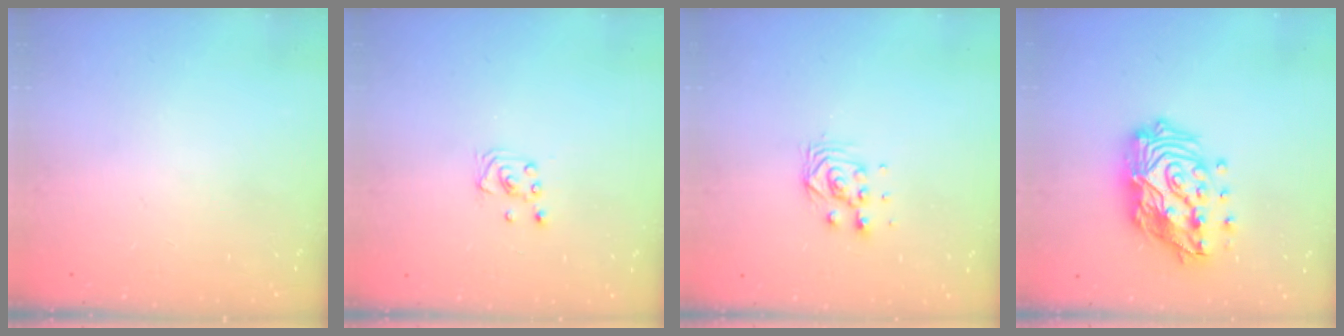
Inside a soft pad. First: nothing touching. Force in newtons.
{"total": 2.1, "press": 2.1, "slide": 0.2}
{"total": 4.7, "press": 4.6, "slide": 0.6}
{"total": 18.6, "press": 18.6, "slide": 1.4}